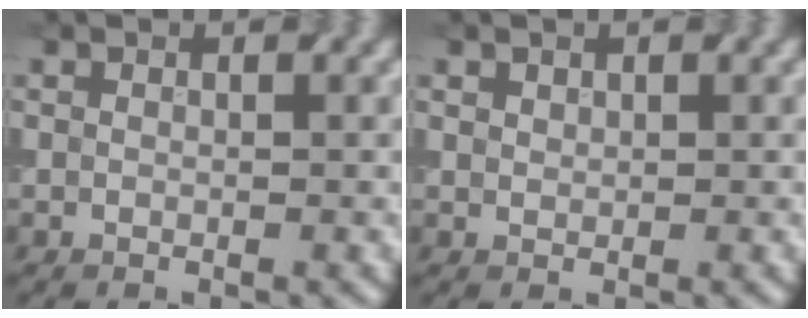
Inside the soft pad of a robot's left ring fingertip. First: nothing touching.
{"total": 1.4, "force": [1.0, 0.9, 0.5], "torque": [-0.017, 0.006, 0.022]}